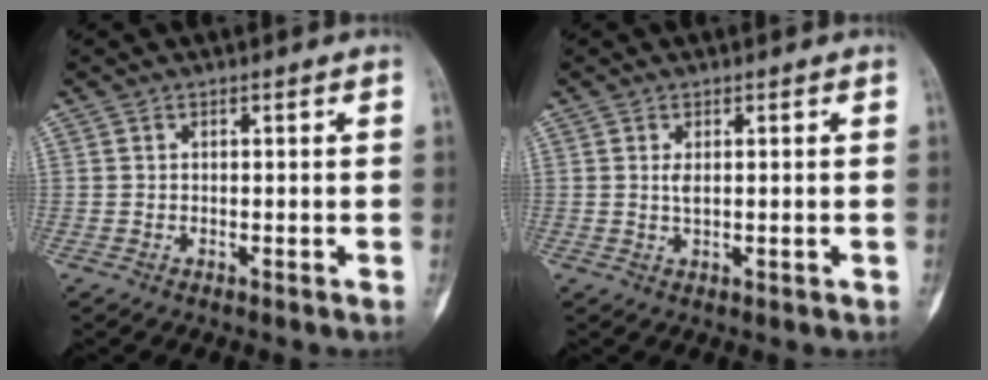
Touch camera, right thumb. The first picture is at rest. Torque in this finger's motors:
{"motor_torque": [0.44, 0.40, 0.37, 0.34, 0.04]}